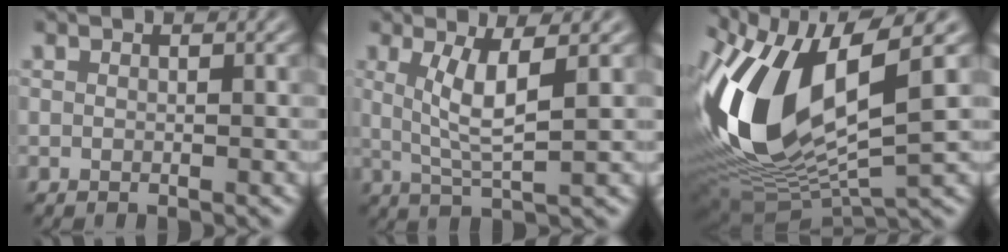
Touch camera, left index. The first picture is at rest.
{"total": 4.2, "force": [0.8, 0.9, 4.1], "torque": [-0.086, -0.004, 0.024]}
{"total": 14.8, "force": [2.3, 6.9, 12.9], "torque": [-0.292, -0.004, 0.048]}